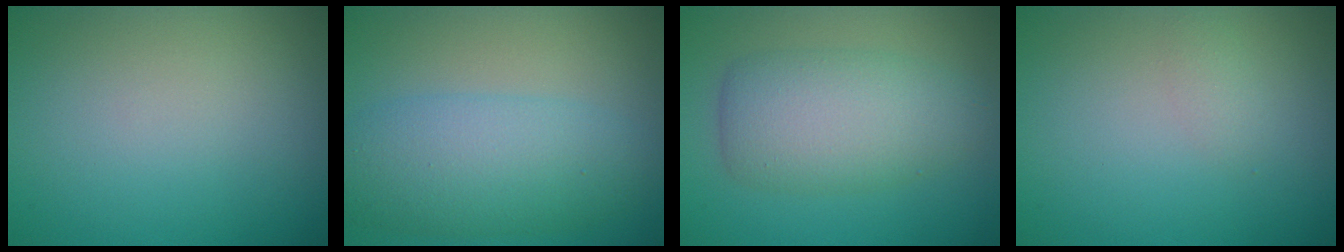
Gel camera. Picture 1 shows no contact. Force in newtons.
{"total": 6.0, "press": 6.0, "slide": 0.1}
{"total": 5.8, "press": 5.8, "slide": 0.0}
{"total": 0.8, "press": 0.8, "slide": 0.0}